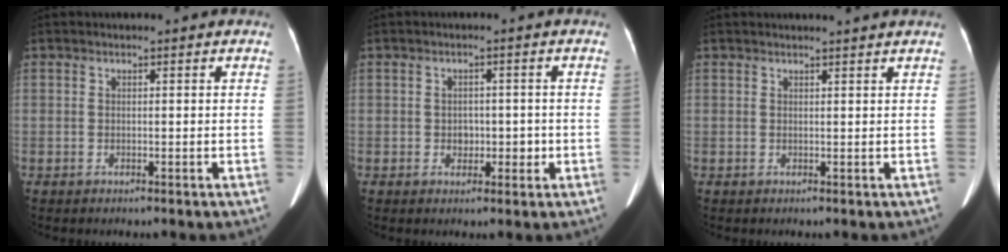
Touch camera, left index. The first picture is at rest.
{"total": 2.9, "force": [-0.8, 2.1, 1.8], "torque": [-0.021, 0.007, -0.005]}
{"total": 3.6, "force": [3.4, -0.5, 1.2], "torque": [-0.015, 0.011, 0.037]}